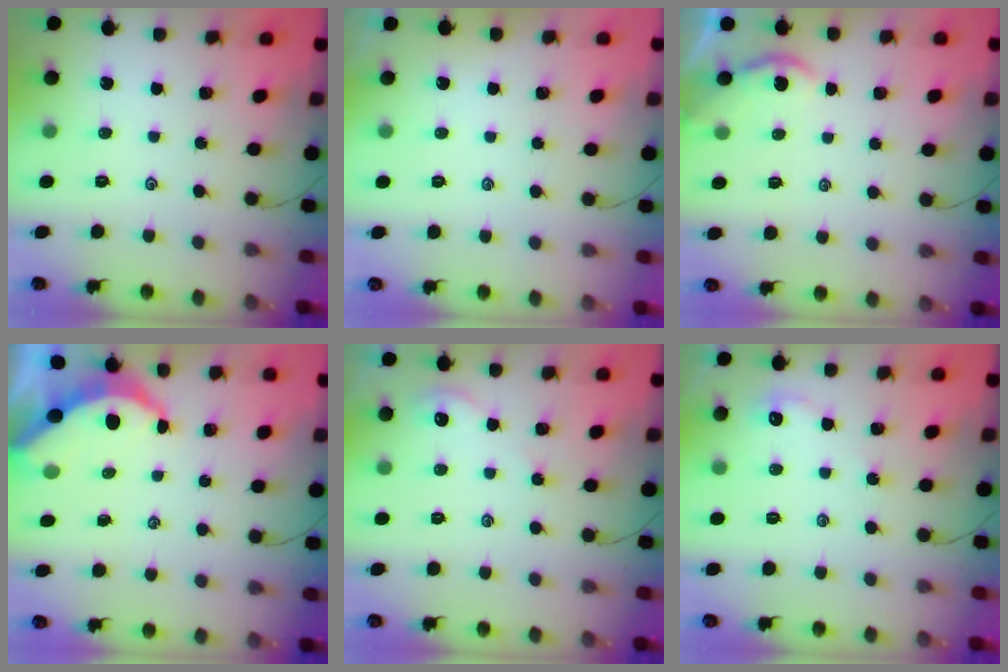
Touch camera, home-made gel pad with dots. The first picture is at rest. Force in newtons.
{"total": 1.2, "press": 1.2, "slide": 0.3}
{"total": 1.8, "press": 1.7, "slide": 0.5}
{"total": 5.3, "press": 5.3, "slide": 0.4}
{"total": 2.8, "press": 2.7, "slide": 0.4}
{"total": 1.8, "press": 1.8, "slide": 0.3}